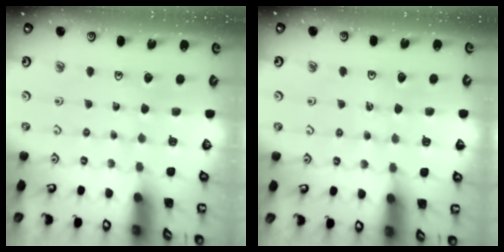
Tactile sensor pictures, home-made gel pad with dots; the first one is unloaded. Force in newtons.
{"total": 5.4, "press": 5.3, "slide": 0.9}